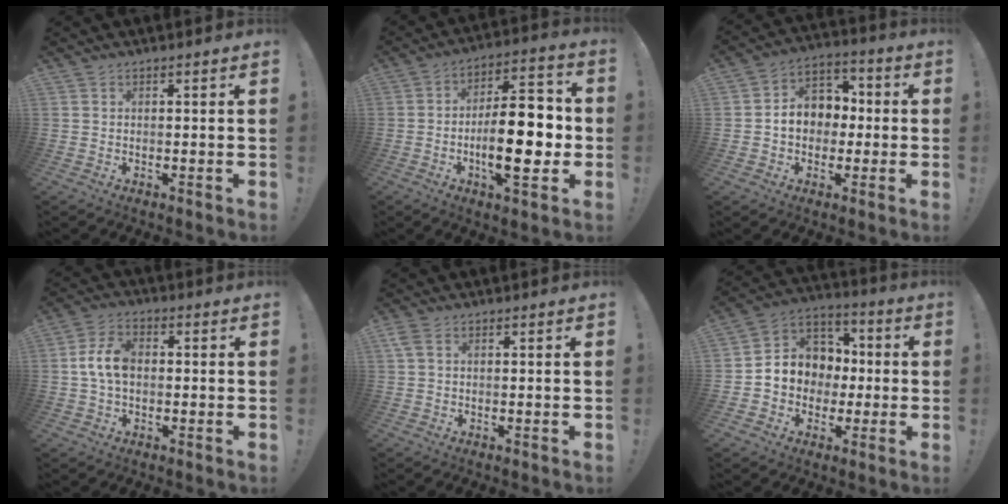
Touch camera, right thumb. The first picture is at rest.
{"total": 18.6, "force": [-3.4, 7.3, 16.7], "torque": [-0.252, 0.009, -0.056]}
{"total": 10.8, "force": [-0.4, 9.4, 5.4], "torque": [-0.071, 0.017, 0.004]}
{"total": 8.7, "force": [0.0, 5.5, 6.7], "torque": [-0.135, 0.013, 0.003]}
{"total": 2.5, "force": [0.9, 1.3, 1.9], "torque": [-0.045, 0.007, 0.020]}
{"total": 10.3, "force": [-1.1, 9.7, 3.3], "torque": [-0.033, 0.005, -0.011]}